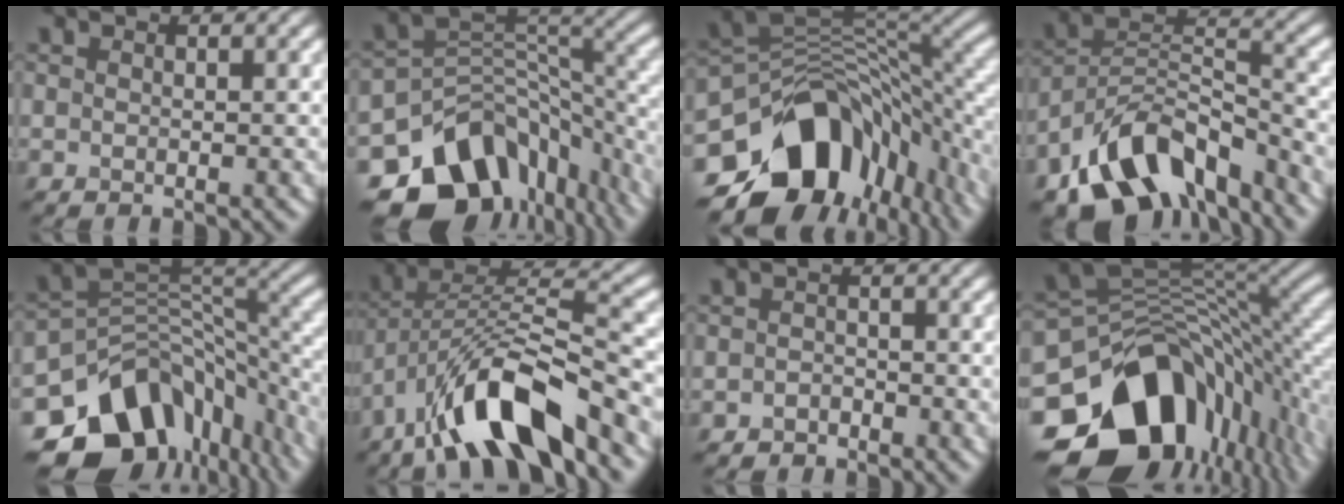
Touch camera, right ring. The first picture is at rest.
{"total": 14.7, "force": [-9.4, 9.4, 6.2], "torque": [-0.118, -0.001, -0.138]}
{"total": 15.4, "force": [-6.9, 10.4, 9.0], "torque": [-0.162, -0.012, -0.107]}
{"total": 11.5, "force": [-7.9, 6.0, 5.7], "torque": [-0.093, 0.008, -0.154]}
{"total": 15.0, "force": [-8.4, 9.9, 7.4], "torque": [-0.155, -0.017, -0.117]}
{"total": 10.6, "force": [-6.5, 3.1, 7.8], "torque": [-0.135, 0.015, -0.123]}
{"total": 1.0, "force": [-0.9, 0.5, 0.0], "torque": [0.004, 0.004, -0.015]}
{"total": 17.2, "force": [-6.7, 11.5, 10.9], "torque": [-0.197, -0.026, -0.100]}